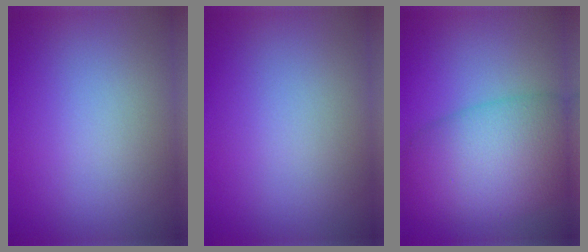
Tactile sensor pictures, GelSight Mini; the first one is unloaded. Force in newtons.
{"total": 0.0}
{"total": 9.9, "press": 9.9, "slide": 0.5}